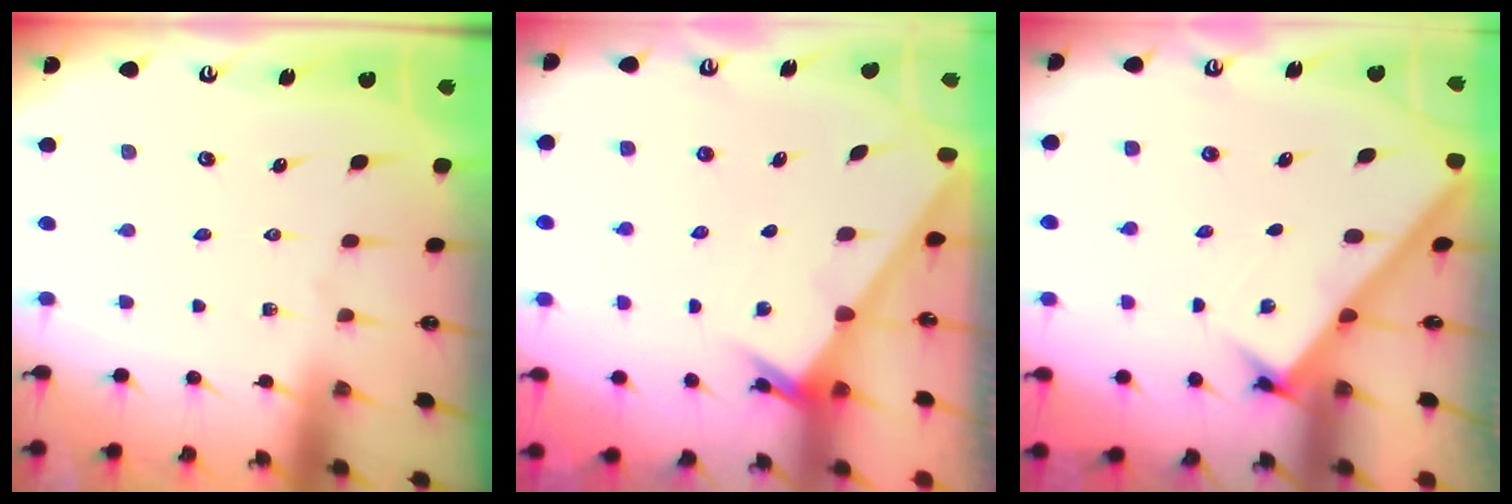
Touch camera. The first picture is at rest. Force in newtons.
{"total": 2.5, "press": 2.5, "slide": 0.2}
{"total": 2.7, "press": 2.7, "slide": 0.4}